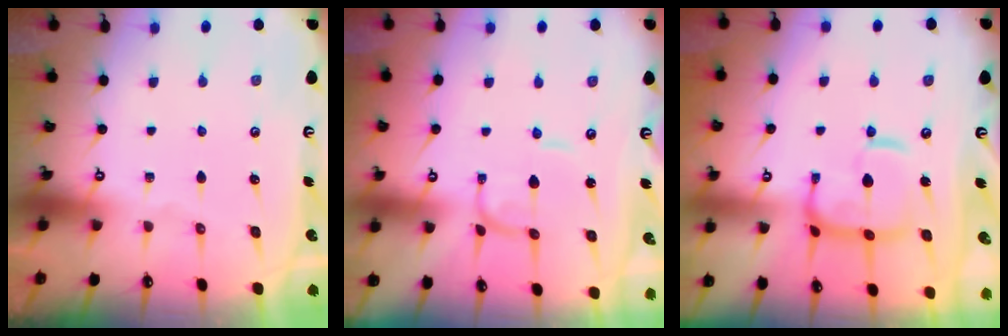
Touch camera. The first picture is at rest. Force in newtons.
{"total": 1.8, "press": 1.8, "slide": 0.1}
{"total": 9.8, "press": 9.7, "slide": 1.3}